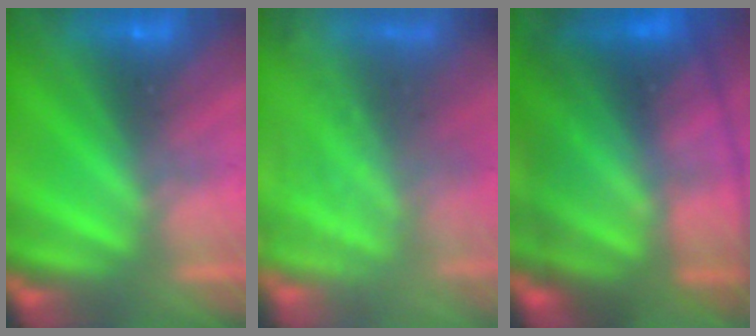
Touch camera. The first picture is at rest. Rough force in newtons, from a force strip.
{"total": 7.5}
{"total": 6.9}